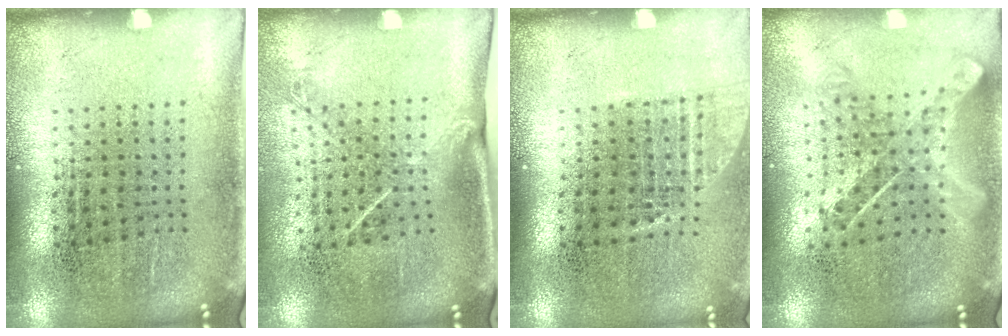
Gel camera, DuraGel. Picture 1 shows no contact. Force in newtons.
{"total": 1.5, "press": 1.0, "slide": 1.1}
{"total": 1.0, "press": 0.9, "slide": 0.5}
{"total": 0.9, "press": 0.9, "slide": 0.2}